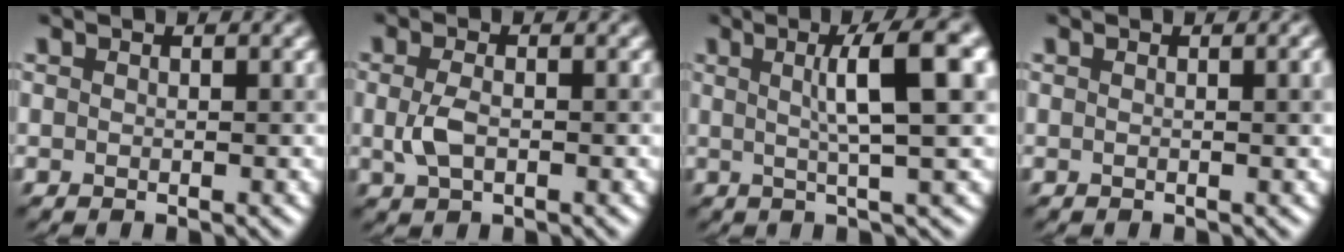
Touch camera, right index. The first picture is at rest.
{"total": 1.9, "force": [-0.3, 1.1, 1.6], "torque": [-0.041, -0.004, -0.002]}
{"total": 7.2, "force": [1.7, 1.2, 6.9], "torque": [-0.080, 0.015, 0.027]}
{"total": 2.2, "force": [0.3, 0.9, 2.0], "torque": [-0.007, 0.004, -0.002]}